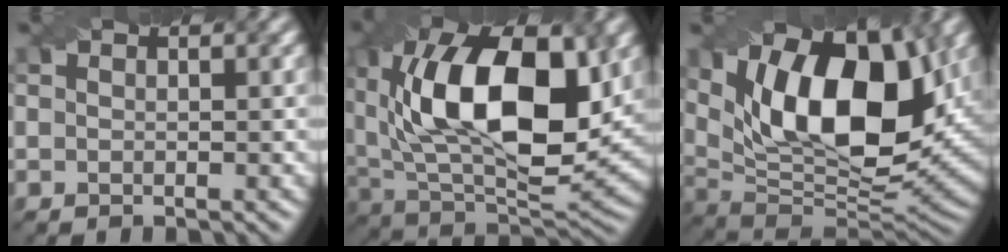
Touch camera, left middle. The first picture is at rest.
{"total": 15.0, "force": [3.1, 7.8, 12.4], "torque": [-0.214, 0.009, 0.059]}
{"total": 15.1, "force": [4.3, 7.4, 12.5], "torque": [-0.188, 0.013, 0.071]}